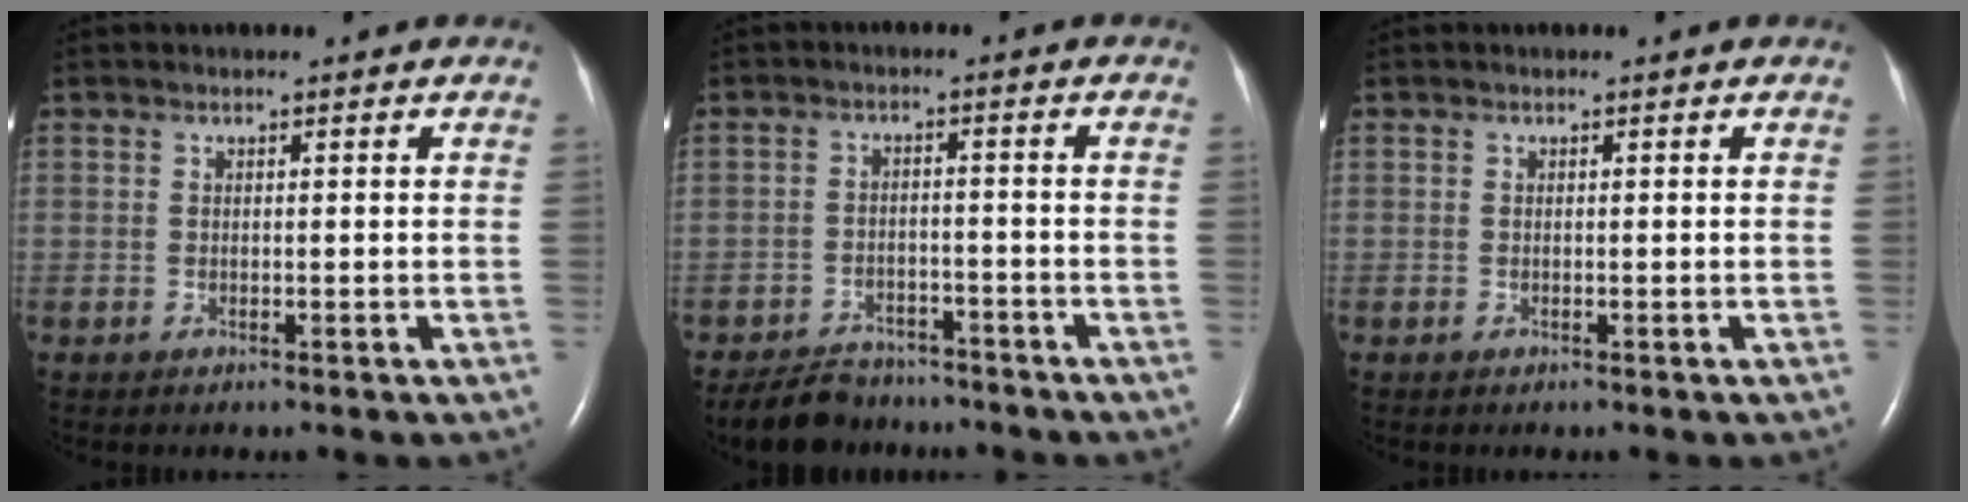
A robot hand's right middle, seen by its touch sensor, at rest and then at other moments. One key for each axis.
{"total": 6.6, "fx": -5.9, "fy": 2.7, "fz": 1.3, "tx": -0.030, "ty": -0.008, "tz": -0.096}
{"total": 0.0}